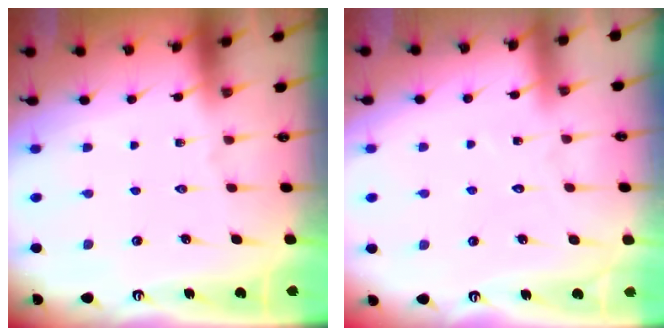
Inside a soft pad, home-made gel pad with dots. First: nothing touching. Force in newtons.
{"total": 4.8, "press": 4.8, "slide": 0.4}